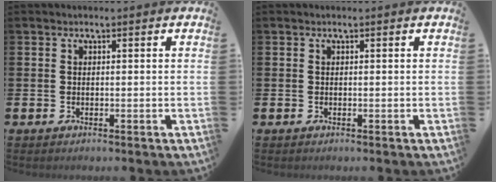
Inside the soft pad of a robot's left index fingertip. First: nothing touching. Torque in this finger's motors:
{"motor_torque": [-0.07, 0.12, -0.02, 0.00]}